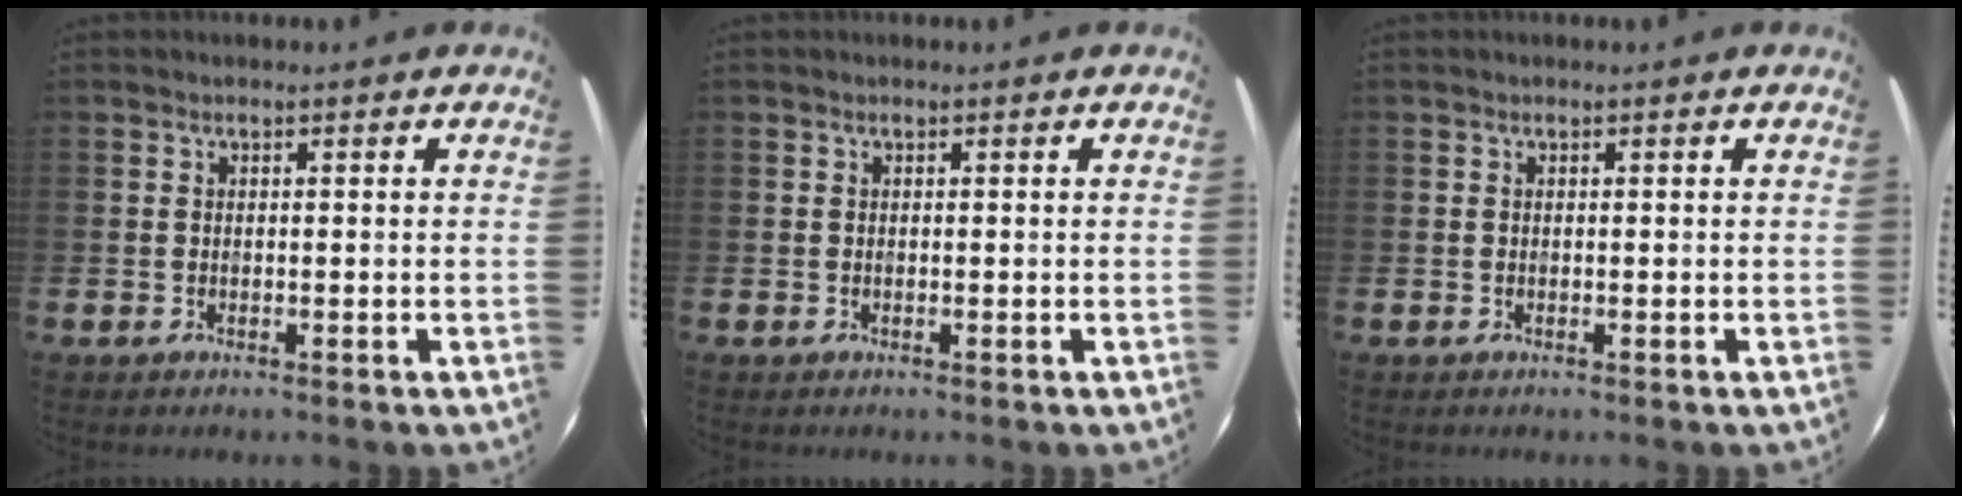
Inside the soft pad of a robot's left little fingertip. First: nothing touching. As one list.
[{"total": 0.0}, {"total": 0.0}]